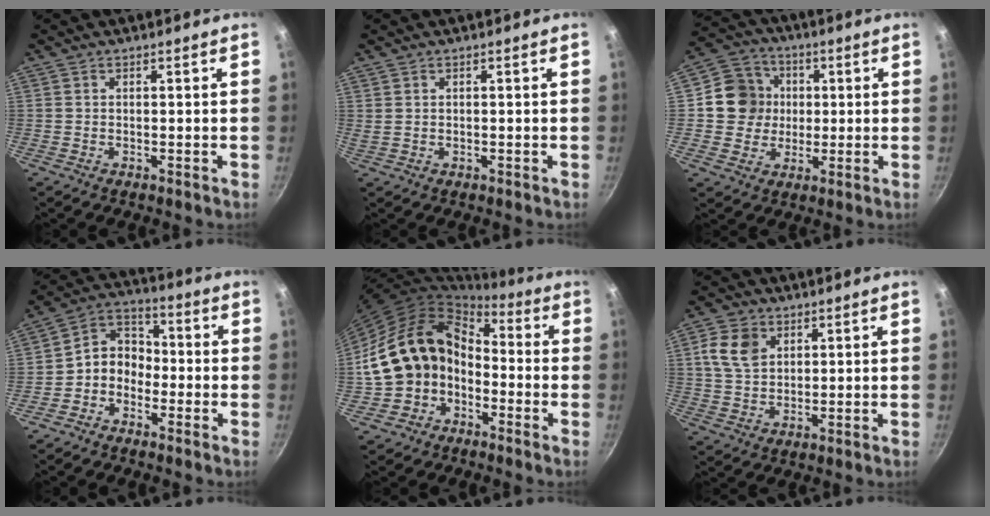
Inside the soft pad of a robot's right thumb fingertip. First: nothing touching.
{"total": 0.6, "force": [0.3, 0.4, 0.4], "torque": [-0.007, 0.002, 0.006]}
{"total": 10.2, "force": [1.0, 9.5, 3.5], "torque": [-0.026, 0.016, 0.007]}
{"total": 7.8, "force": [-2.5, 6.3, 3.9], "torque": [-0.033, 0.045, -0.068]}
{"total": 14.7, "force": [-3.3, 11.8, 8.0], "torque": [-0.114, 0.062, -0.058]}
{"total": 7.8, "force": [2.8, 5.7, 4.5], "torque": [-0.070, -0.002, 0.052]}